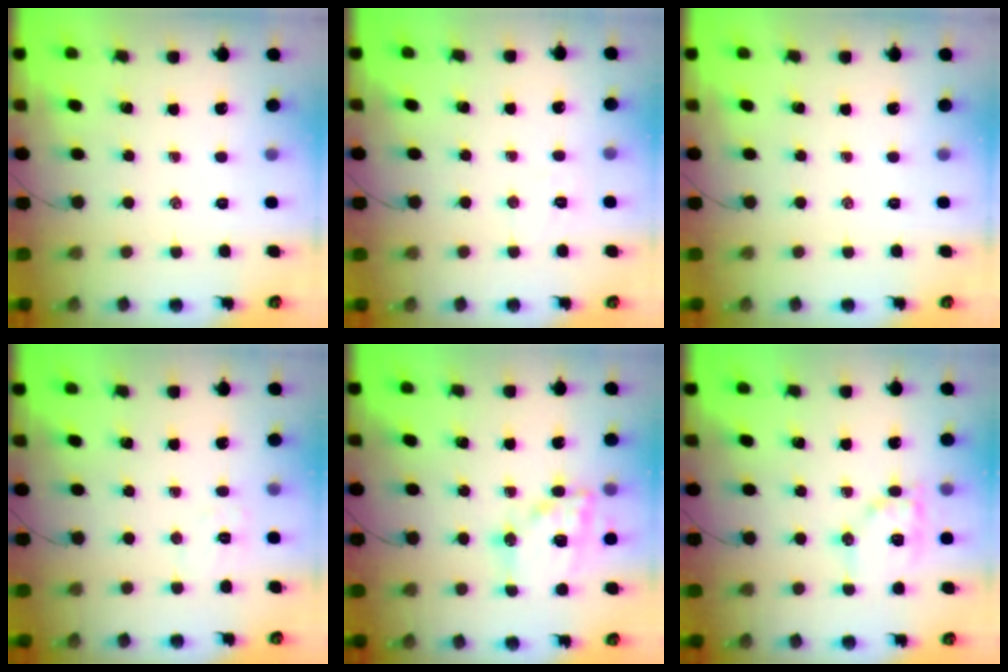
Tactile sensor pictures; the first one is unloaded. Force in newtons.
{"total": 4.5, "press": 4.4, "slide": 1.0}
{"total": 0.0}
{"total": 5.4, "press": 5.2, "slide": 1.1}
{"total": 16.3, "press": 16.0, "slide": 3.3}
{"total": 11.8, "press": 11.8, "slide": 0.7}